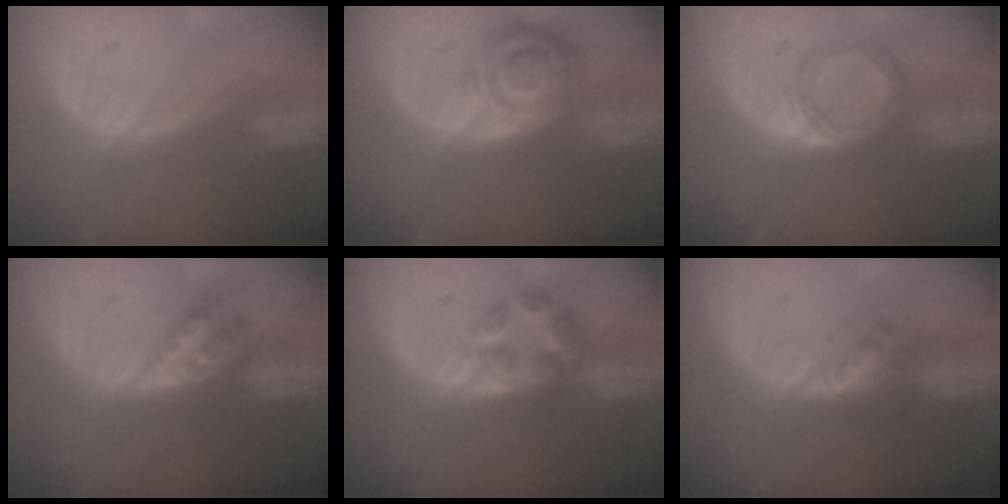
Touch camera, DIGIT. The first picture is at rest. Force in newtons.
{"total": 8.3, "press": 7.3, "slide": 4.0}
{"total": 4.7, "press": 4.6, "slide": 0.4}
{"total": 4.7, "press": 4.3, "slide": 1.9}
{"total": 6.4, "press": 5.5, "slide": 3.2}
{"total": 4.9, "press": 4.4, "slide": 2.1}